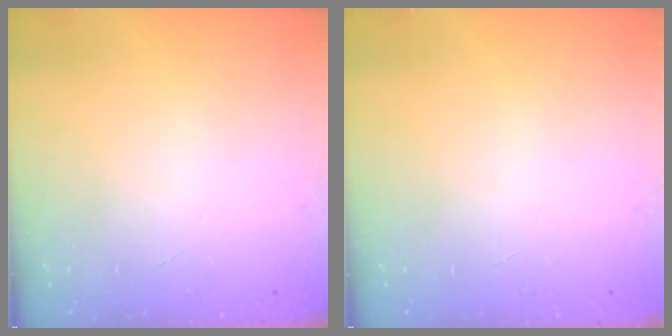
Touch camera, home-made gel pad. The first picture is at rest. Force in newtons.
{"total": 0.0}